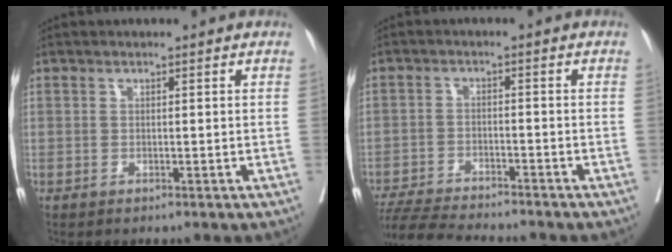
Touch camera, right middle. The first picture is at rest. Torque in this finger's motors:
{"motor_torque": [0.33, -0.34, 0.11, 0.04]}